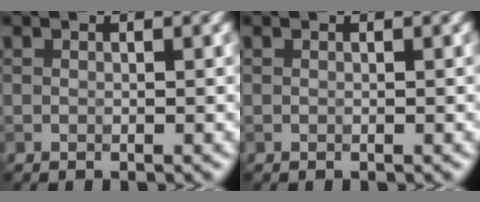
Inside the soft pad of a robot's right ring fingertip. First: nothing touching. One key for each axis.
{"total": 0.0}